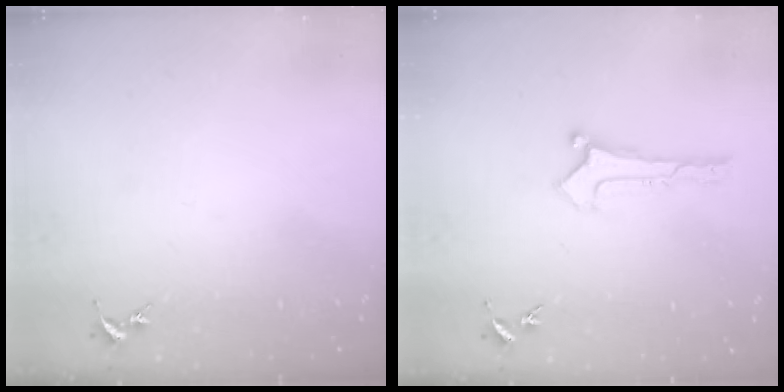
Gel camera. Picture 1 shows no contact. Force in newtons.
{"total": 0.0}